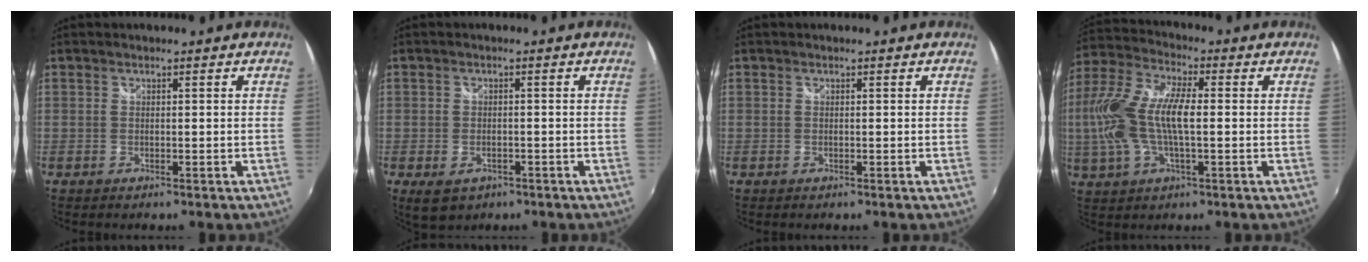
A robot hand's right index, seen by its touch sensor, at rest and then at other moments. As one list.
[{"total": 5.1, "force": [-2.6, 3.3, 2.9], "torque": [-0.061, -0.015, -0.037]}, {"total": 0.0}, {"total": 15.0, "force": [-0.5, 5.4, 13.9], "torque": [-0.283, 0.010, -0.011]}]